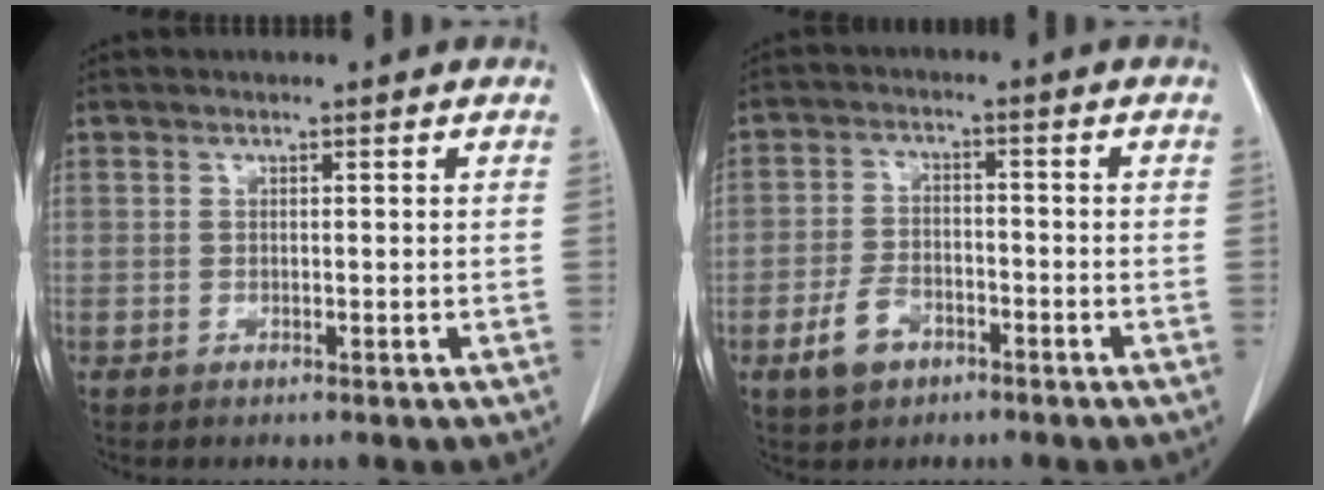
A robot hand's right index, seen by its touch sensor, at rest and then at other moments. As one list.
[{"total": 5.6, "force": [-3.1, 3.4, 3.1], "torque": [-0.068, 0.005, -0.053]}]